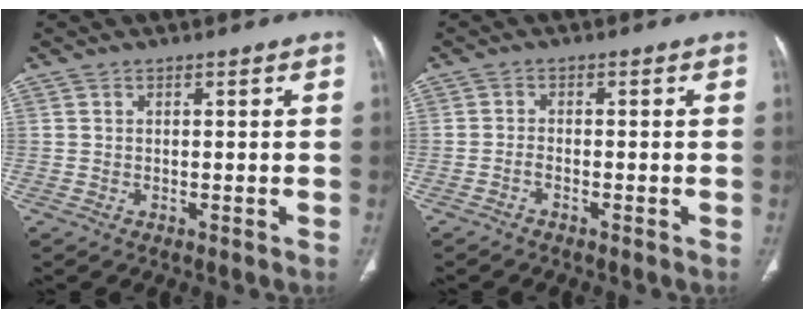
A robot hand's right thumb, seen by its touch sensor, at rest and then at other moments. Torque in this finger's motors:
{"motor_torque": [-0.58, -0.16, -0.49, 0.27, -0.06]}